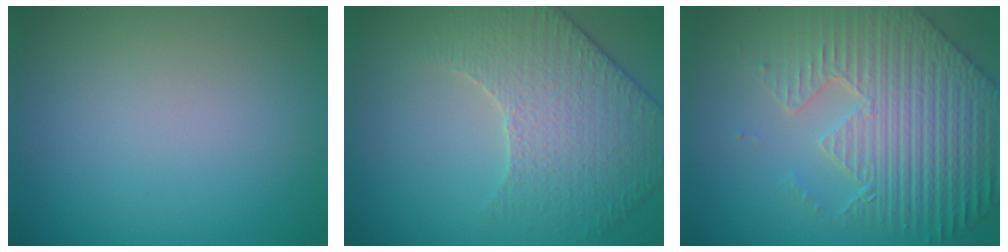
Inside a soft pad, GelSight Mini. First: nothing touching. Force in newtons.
{"total": 4.3, "press": 4.2, "slide": 0.9}
{"total": 7.6, "press": 6.1, "slide": 4.5}